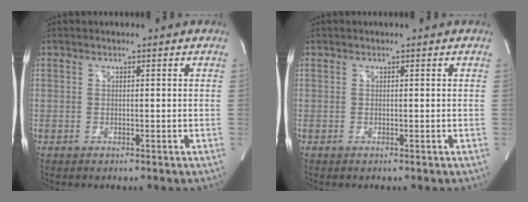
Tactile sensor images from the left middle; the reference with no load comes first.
{"total": 0.0}